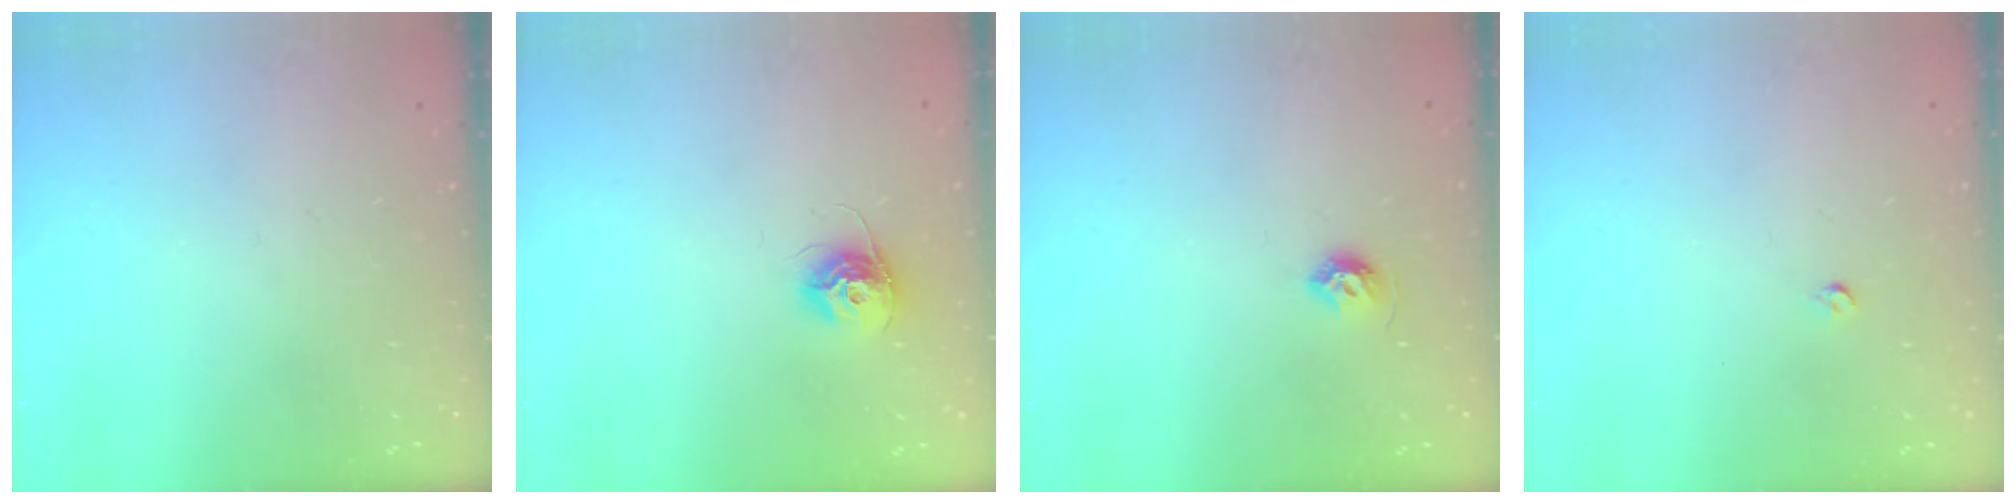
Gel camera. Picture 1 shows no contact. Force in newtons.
{"total": 10.3, "press": 10.3, "slide": 0.5}
{"total": 5.6, "press": 5.5, "slide": 1.0}
{"total": 2.6, "press": 2.5, "slide": 0.4}